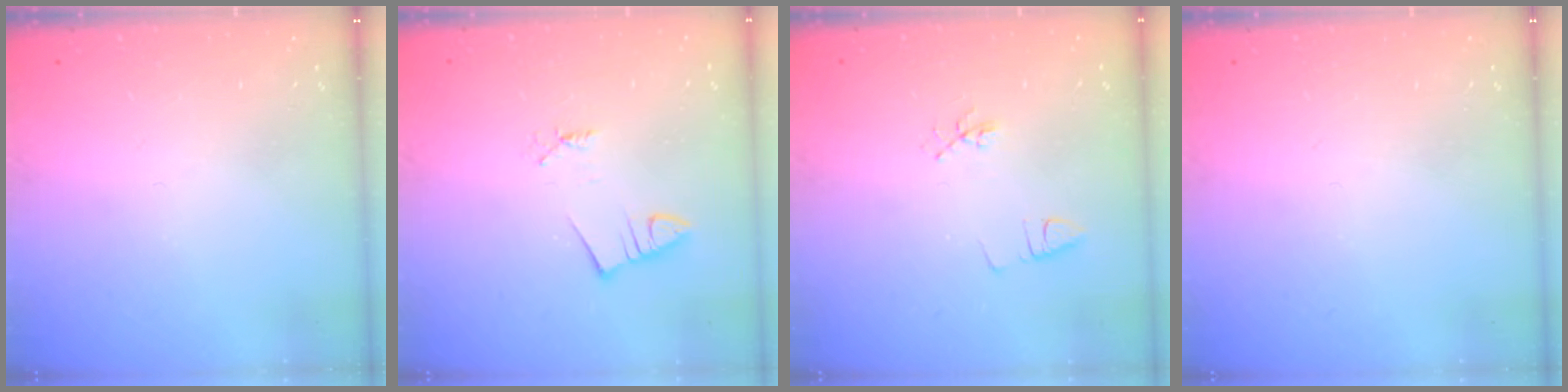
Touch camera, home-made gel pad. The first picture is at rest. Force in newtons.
{"total": 1.1, "press": 1.1, "slide": 0.0}
{"total": 4.8, "press": 4.5, "slide": 1.7}
{"total": 0.0}